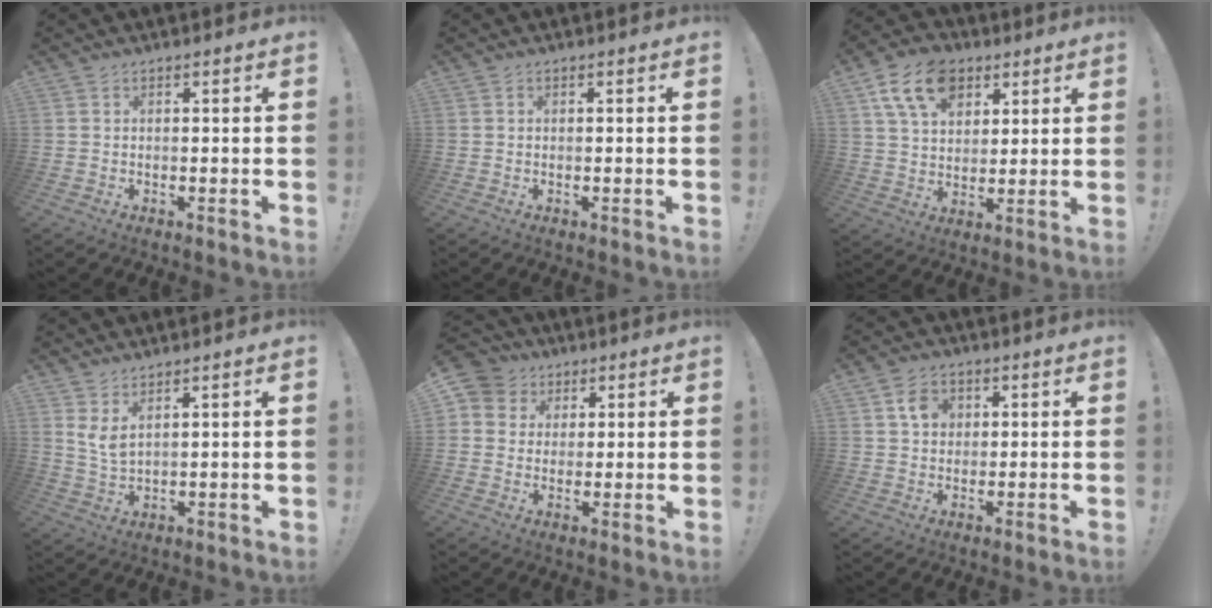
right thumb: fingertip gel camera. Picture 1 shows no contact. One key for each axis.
{"total": 0.0}
{"total": 14.8, "fx": 7.1, "fy": 10.1, "fz": 8.0, "tx": -0.129, "ty": -0.022, "tz": 0.136}
{"total": 4.9, "fx": 3.1, "fy": 1.3, "fz": 3.6, "tx": -0.062, "ty": -0.021, "tz": 0.054}
{"total": 7.3, "fx": 2.2, "fy": 6.8, "fz": 1.5, "tx": -0.019, "ty": -0.009, "tz": 0.046}
{"total": 6.0, "fx": 2.0, "fy": 4.9, "fz": 2.7, "tx": -0.037, "ty": 0.002, "tz": 0.036}